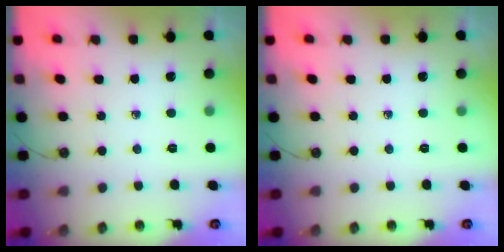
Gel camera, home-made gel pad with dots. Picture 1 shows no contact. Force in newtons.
{"total": 0.0}